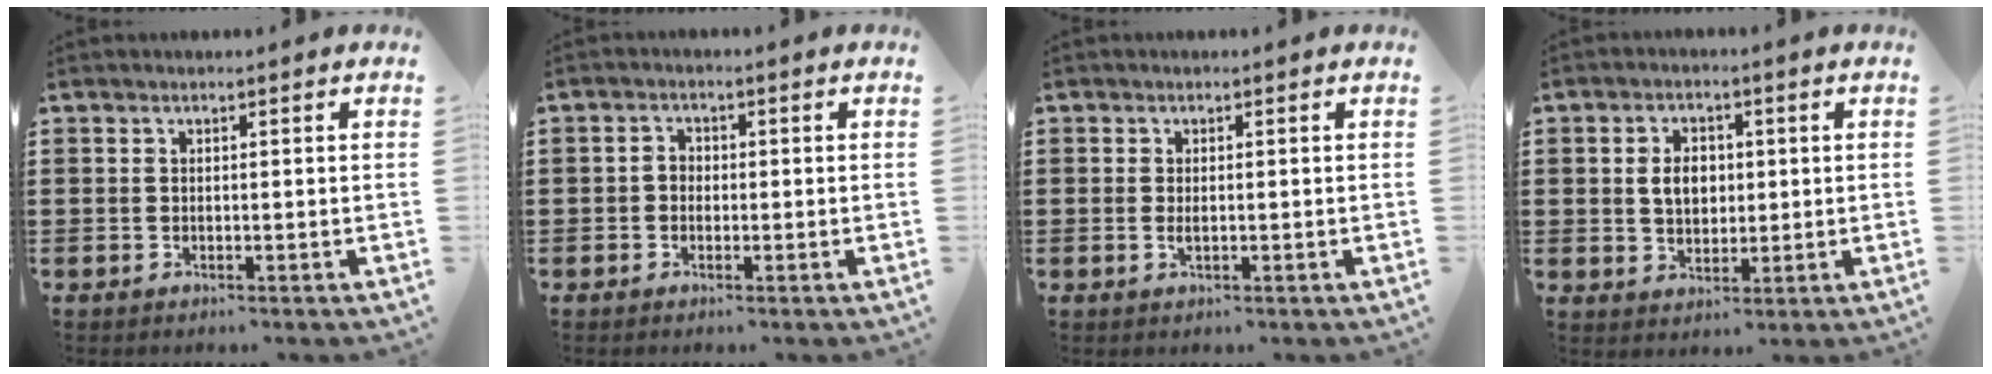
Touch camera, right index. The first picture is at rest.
{"total": 1.6, "force": [-0.6, 1.3, 0.7], "torque": [-0.016, 0.004, -0.013]}
{"total": 1.0, "force": [0.0, 0.3, 0.9], "torque": [-0.024, -0.002, -0.002]}
{"total": 4.5, "force": [0.4, 3.3, 3.1], "torque": [-0.060, 0.011, 0.002]}